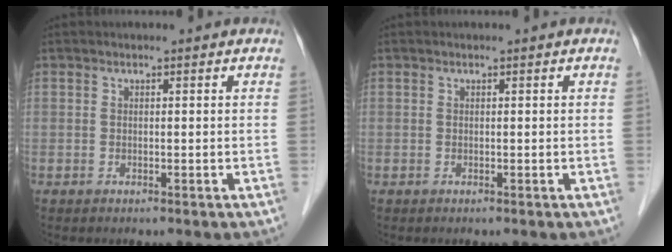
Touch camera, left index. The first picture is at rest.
{"total": 0.0}